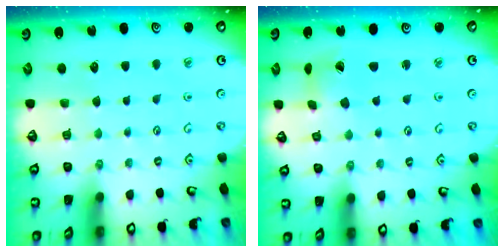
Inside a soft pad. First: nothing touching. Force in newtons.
{"total": 3.0, "press": 2.9, "slide": 0.5}